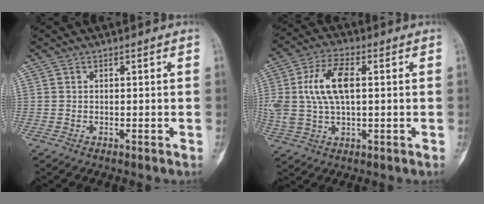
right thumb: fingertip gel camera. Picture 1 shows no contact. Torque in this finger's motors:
{"motor_torque": [-0.15, 0.63, 0.41, 0.26, 0.13]}